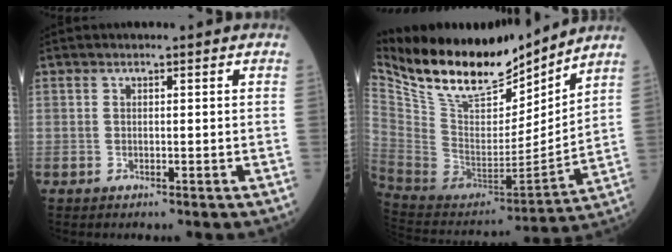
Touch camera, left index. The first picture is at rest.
{"total": 20.4, "force": [17.0, 6.4, 9.4], "torque": [-0.183, -0.016, 0.308]}